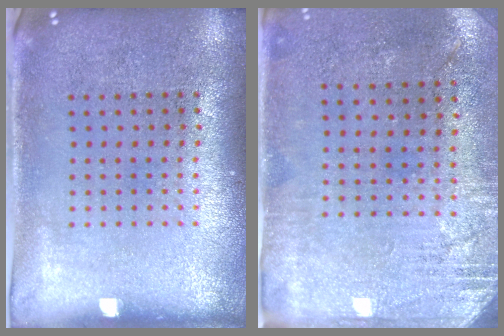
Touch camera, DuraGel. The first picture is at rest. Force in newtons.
{"total": 2.7, "press": 2.3, "slide": 1.4}